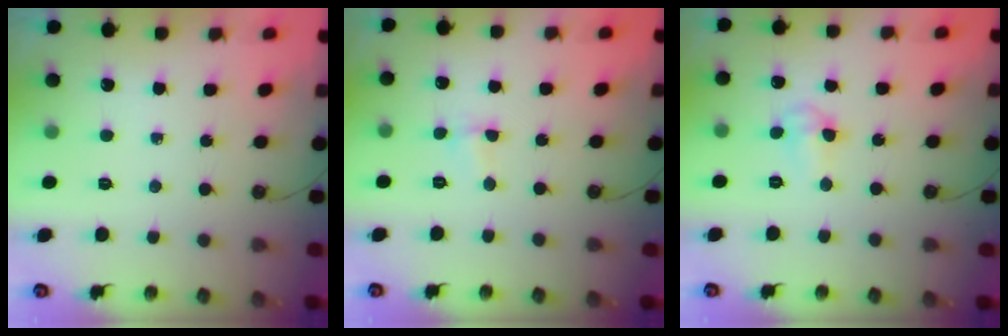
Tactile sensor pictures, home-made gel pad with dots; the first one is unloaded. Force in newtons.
{"total": 1.6, "press": 1.3, "slide": 0.9}
{"total": 5.9, "press": 4.4, "slide": 3.8}